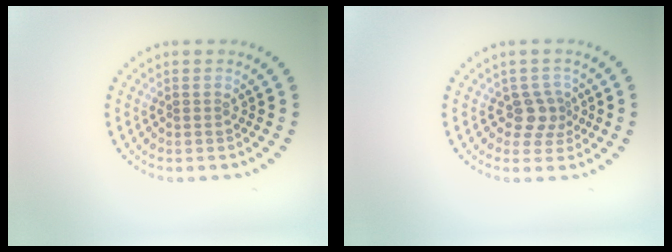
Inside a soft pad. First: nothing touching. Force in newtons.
{"total": 2.3, "press": 1.9, "slide": 1.4}